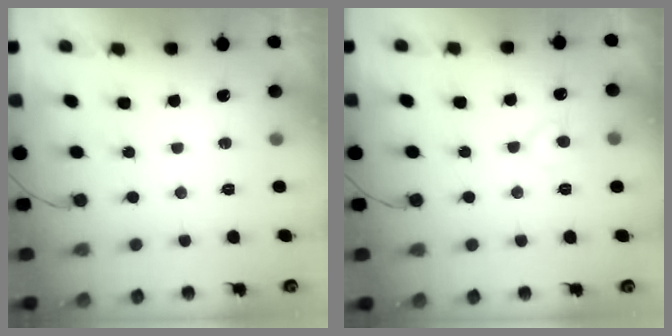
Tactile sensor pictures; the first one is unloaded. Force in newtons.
{"total": 7.0, "press": 7.0, "slide": 0.7}